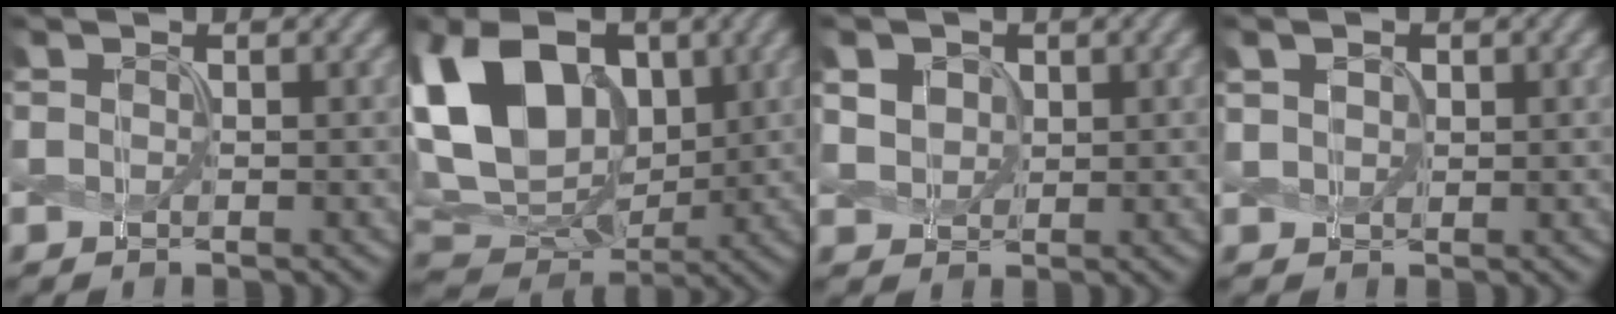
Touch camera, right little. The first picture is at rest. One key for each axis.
{"total": 15.4, "fx": 2.9, "fy": 10.8, "fz": 10.5, "tx": -0.220, "ty": 0.017, "tz": 0.050}
{"total": 3.3, "fx": 1.0, "fy": 2.8, "fz": 1.5, "tx": -0.064, "ty": 0.006, "tz": 0.031}
{"total": 1.9, "fx": 0.7, "fy": 1.5, "fz": 1.0, "tx": -0.037, "ty": 0.013, "tz": 0.016}